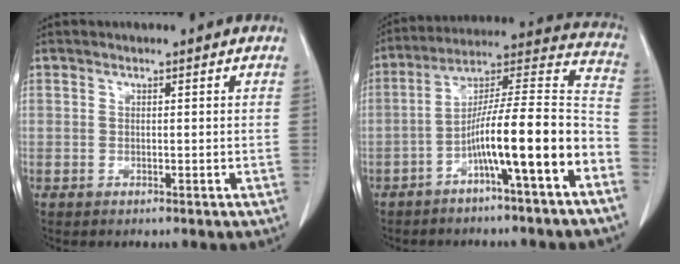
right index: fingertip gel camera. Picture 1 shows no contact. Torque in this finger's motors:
{"motor_torque": [1.88, -0.26, 1.05, 0.21]}